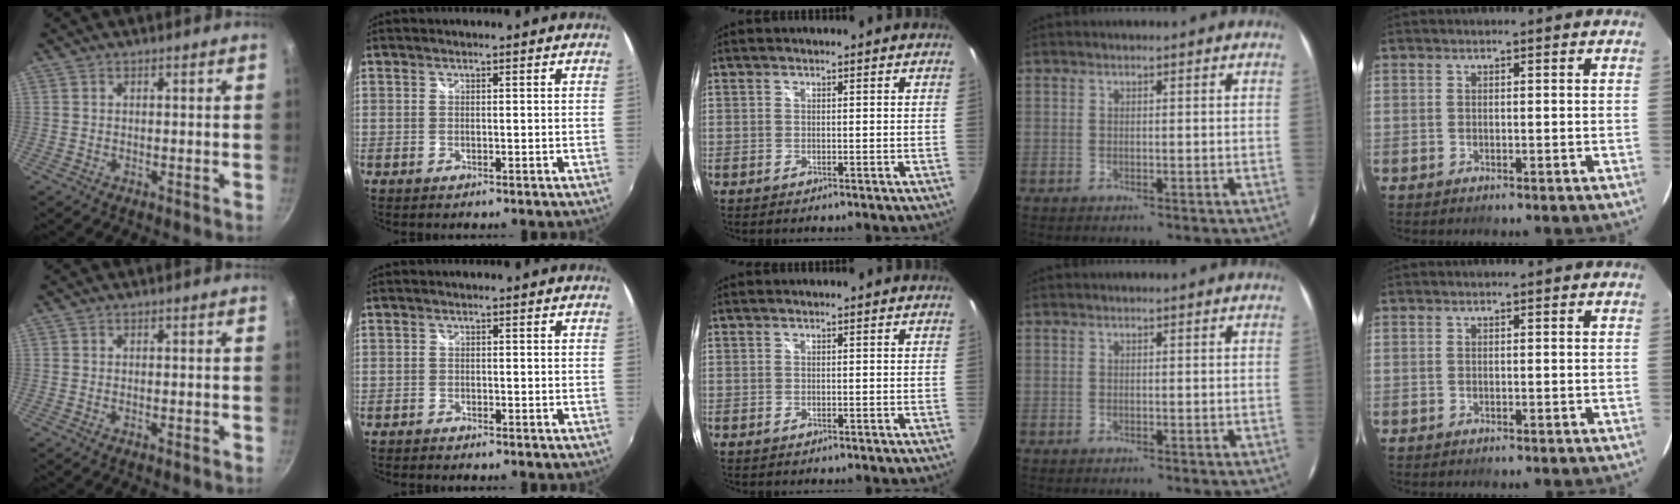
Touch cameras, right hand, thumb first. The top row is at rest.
{"thumb": {"total": 1.0, "force": [-0.5, 0.3, 0.8], "torque": [-0.017, 0.002, -0.009]}, "index": {"total": 1.0, "force": [-1.0, 0.3, 0.1], "torque": [-0.007, -0.003, -0.019]}}